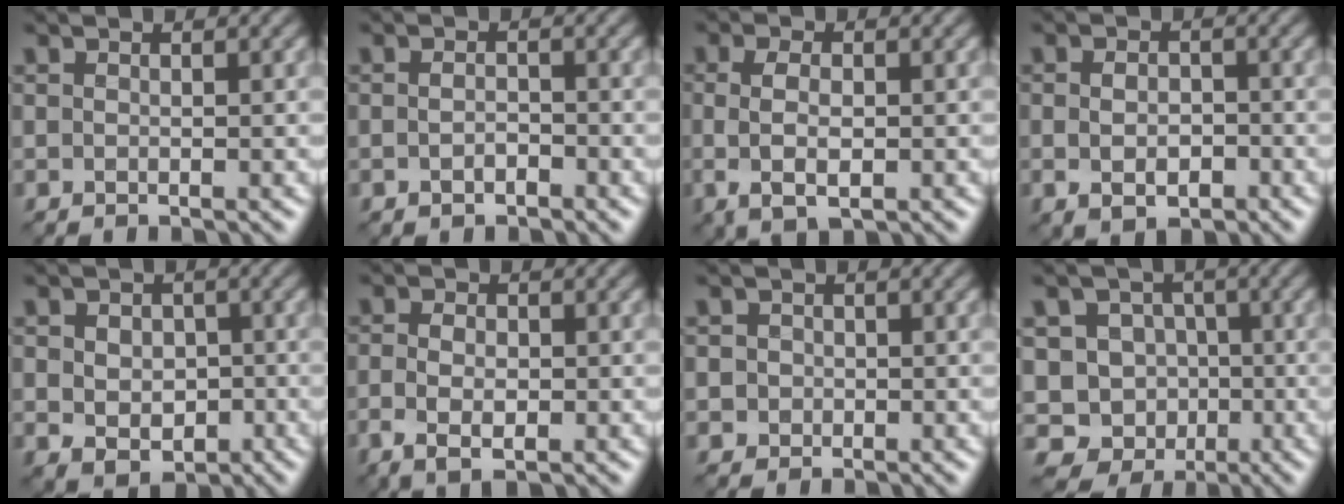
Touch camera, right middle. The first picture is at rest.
{"total": 1.0, "force": [-0.7, 0.4, 0.7], "torque": [-0.015, 0.003, -0.014]}
{"total": 3.2, "force": [-0.3, 1.6, 2.8], "torque": [-0.066, -0.003, -0.001]}
{"total": 2.7, "force": [-0.7, 1.7, 1.9], "torque": [-0.027, -0.002, -0.012]}
{"total": 4.9, "force": [-0.7, 4.0, 2.8], "torque": [-0.033, -0.010, -0.011]}
{"total": 3.0, "force": [-0.8, 1.7, 2.3], "torque": [-0.047, -0.007, -0.011]}
{"total": 1.7, "force": [0.0, 1.7, 0.4], "torque": [0.013, 0.013, -0.016]}
{"total": 6.8, "force": [-1.6, 6.4, 1.7], "torque": [0.001, 0.018, -0.054]}